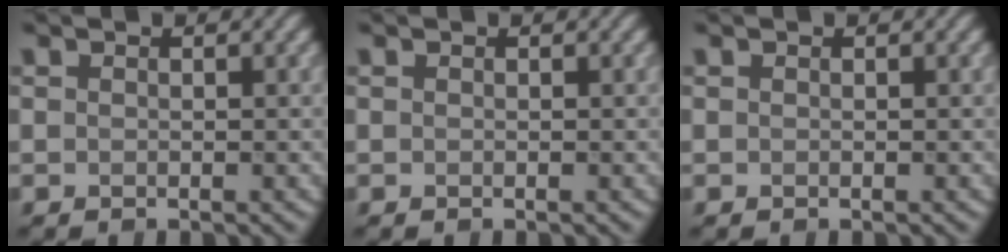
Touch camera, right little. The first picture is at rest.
{"total": 0.0}
{"total": 0.0}